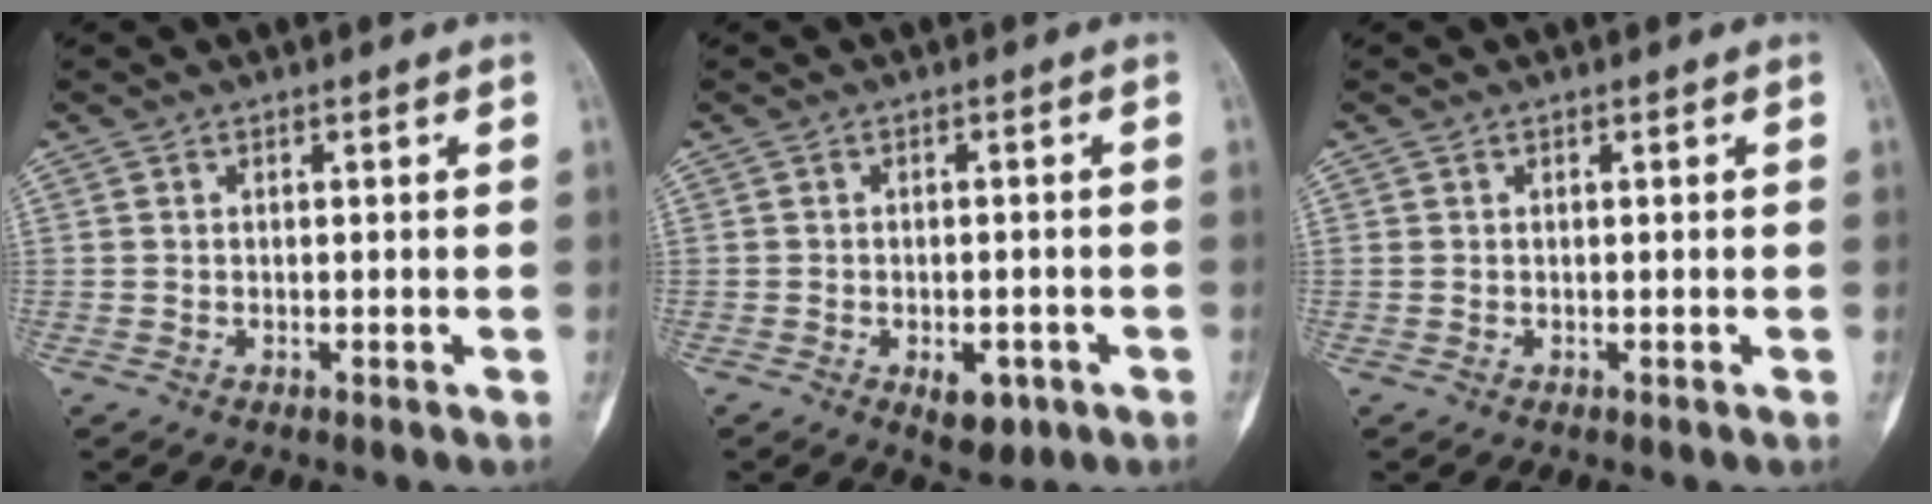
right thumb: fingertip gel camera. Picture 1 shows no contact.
{"total": 4.9, "force": [-2.1, 2.7, 3.4], "torque": [-0.035, 0.008, -0.019]}
{"total": 0.0}